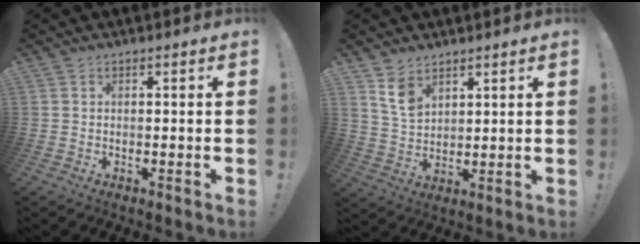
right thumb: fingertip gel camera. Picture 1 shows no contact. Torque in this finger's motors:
{"motor_torque": [0.03, 0.06, -0.09, 0.23, -0.01]}